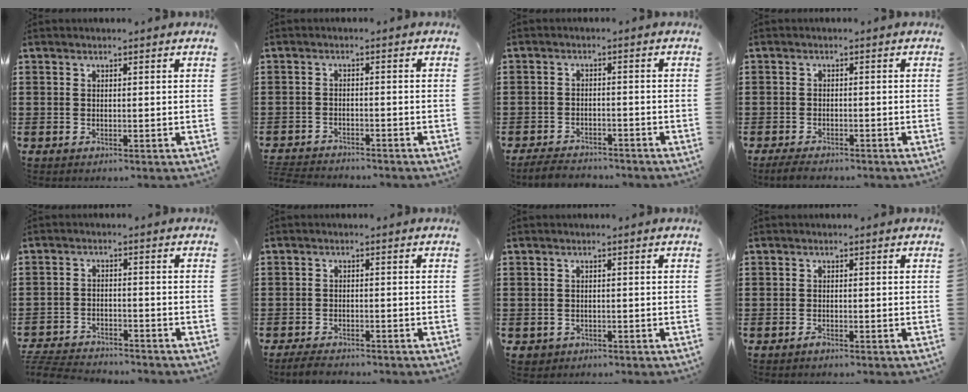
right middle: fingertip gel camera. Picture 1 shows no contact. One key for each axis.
{"total": 2.7, "fx": -2.7, "fy": 0.3, "fz": -0.2, "tx": -0.003, "ty": -0.001, "tz": -0.060}
{"total": 3.3, "fx": -3.2, "fy": 0.7, "fz": 0.2, "tx": -0.007, "ty": 0.005, "tz": -0.069}
{"total": 2.3, "fx": -2.1, "fy": 0.6, "fz": 0.4, "tx": -0.017, "ty": 0.001, "tz": -0.047}
{"total": 4.5, "fx": -4.4, "fy": 0.6, "fz": 0.4, "tx": -0.012, "ty": 0.005, "tz": -0.094}
{"total": 2.6, "fx": -2.5, "fy": 0.6, "fz": 0.3, "tx": -0.015, "ty": 0.001, "tz": -0.056}
{"total": 1.0, "fx": -0.7, "fy": 0.8, "fz": 0.0, "tx": -0.003, "ty": 0.004, "tz": -0.017}
{"total": 0.9, "fx": -0.8, "fy": 0.3, "fz": 0.3, "tx": -0.008, "ty": -0.002, "tz": -0.016}